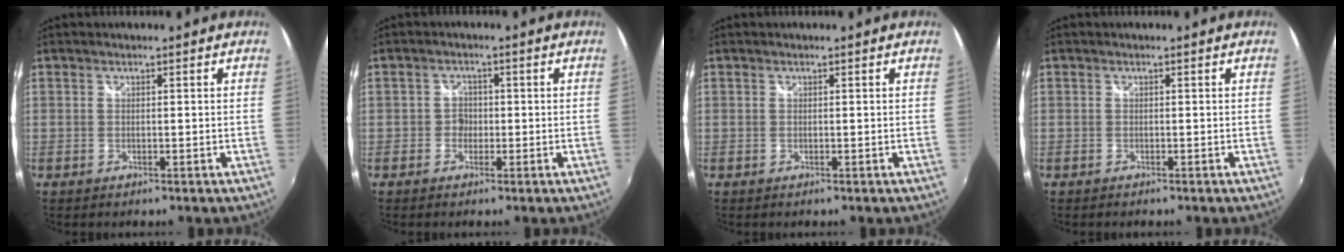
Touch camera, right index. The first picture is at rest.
{"total": 2.4, "force": [-0.8, 2.2, 0.5], "torque": [-0.007, 0.004, -0.017]}
{"total": 0.0}
{"total": 0.6, "force": [-0.5, 0.2, 0.2], "torque": [-0.005, -0.004, -0.011]}